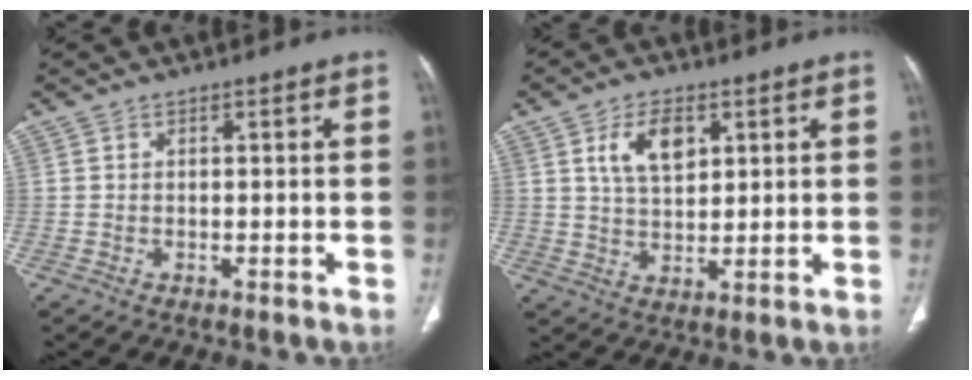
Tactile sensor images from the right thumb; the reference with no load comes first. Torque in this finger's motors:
{"motor_torque": [0.26, 0.56, 0.16, -0.15, 0.09]}